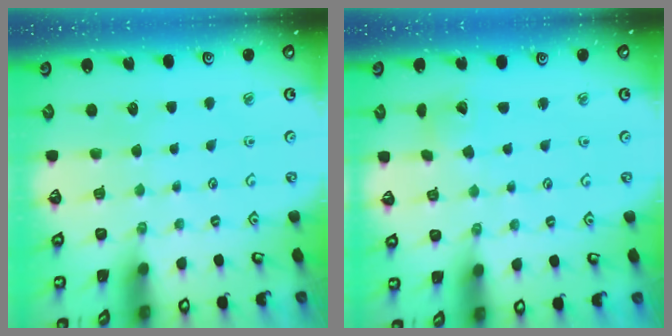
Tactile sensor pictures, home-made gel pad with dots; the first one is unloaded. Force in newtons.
{"total": 2.6, "press": 2.6, "slide": 0.3}